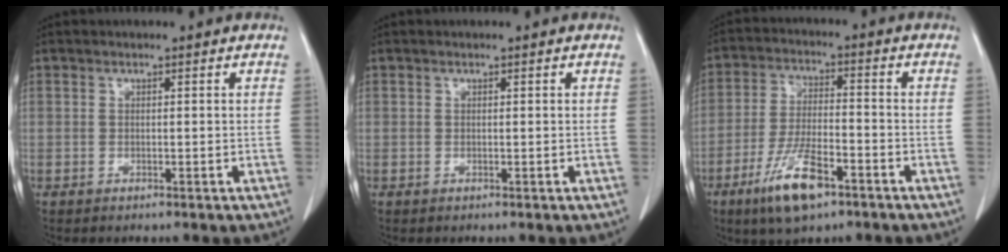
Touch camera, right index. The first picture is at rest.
{"total": 0.0}
{"total": 10.2, "force": [-5.9, 2.7, 7.9], "torque": [-0.157, -0.014, -0.104]}